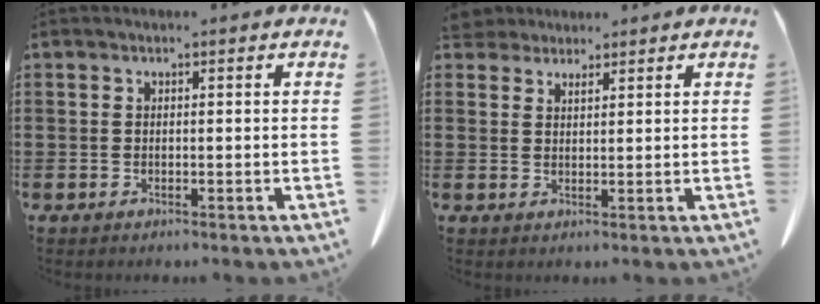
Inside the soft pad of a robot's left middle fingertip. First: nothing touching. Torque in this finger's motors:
{"motor_torque": [0.01, 0.00, 0.00, 0.00]}